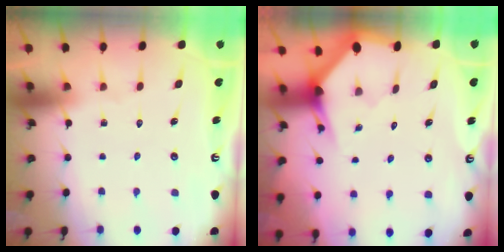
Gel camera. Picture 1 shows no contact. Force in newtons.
{"total": 2.8, "press": 2.8, "slide": 0.1}